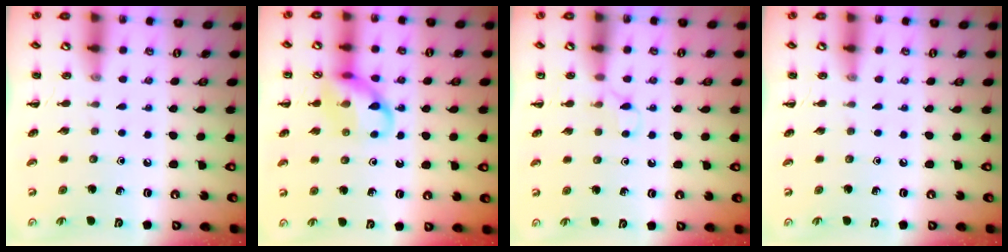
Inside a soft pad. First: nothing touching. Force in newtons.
{"total": 11.5, "press": 11.3, "slide": 1.8}
{"total": 3.9, "press": 3.7, "slide": 1.1}
{"total": 0.0}